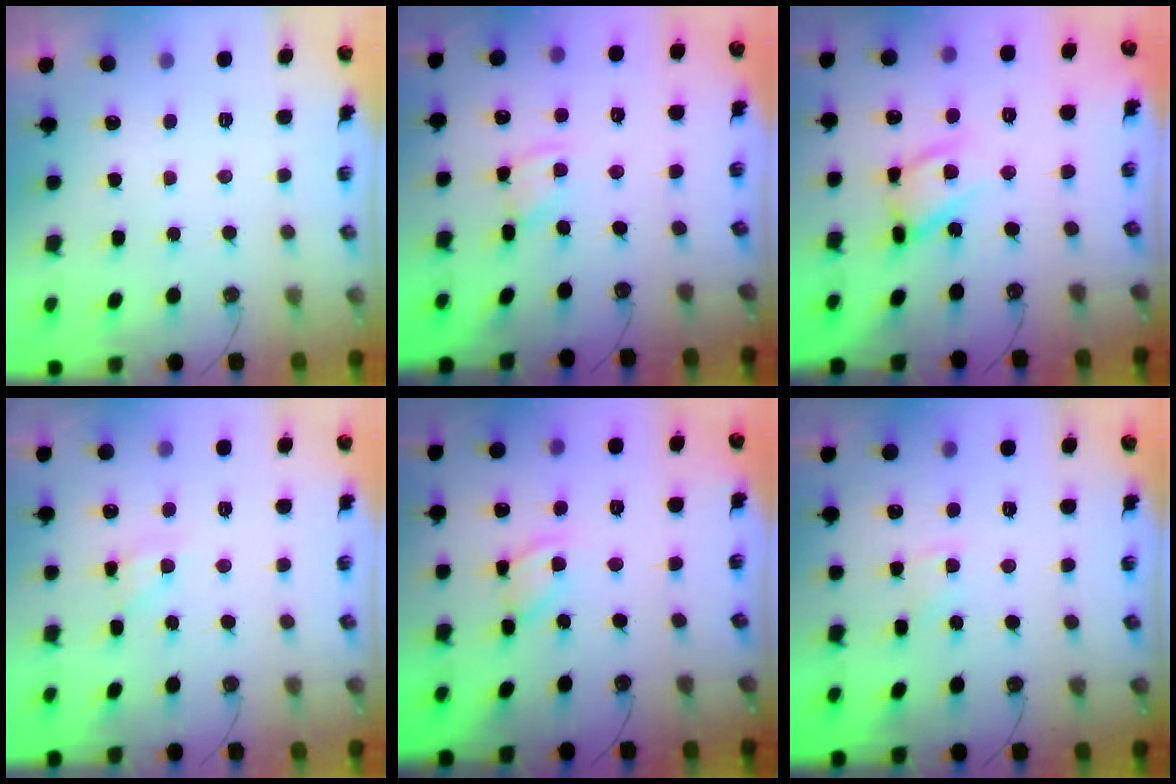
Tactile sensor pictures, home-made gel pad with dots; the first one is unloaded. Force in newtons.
{"total": 2.1, "press": 2.1, "slide": 0.3}
{"total": 12.2, "press": 12.1, "slide": 1.1}
{"total": 7.5, "press": 7.5, "slide": 0.7}
{"total": 8.5, "press": 8.5, "slide": 0.4}
{"total": 4.1, "press": 4.1, "slide": 0.5}